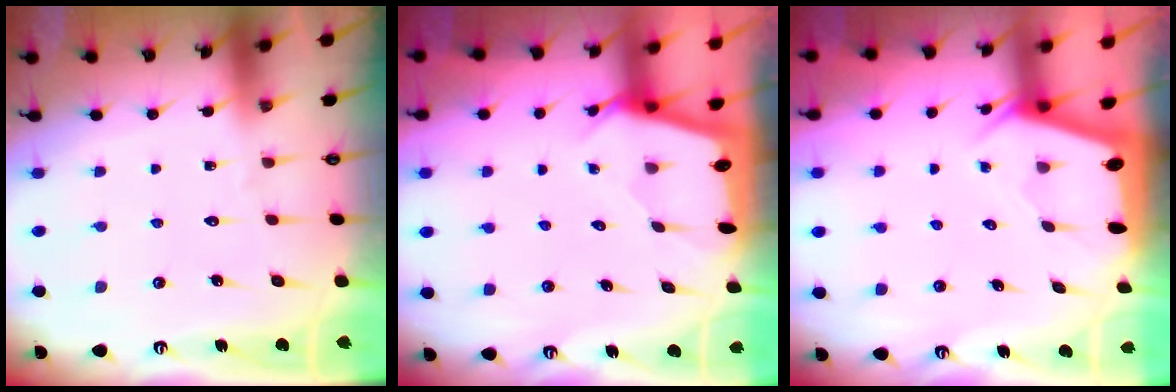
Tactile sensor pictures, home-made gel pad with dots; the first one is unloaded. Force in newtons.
{"total": 2.1, "press": 2.1, "slide": 0.1}
{"total": 2.1, "press": 2.0, "slide": 0.4}